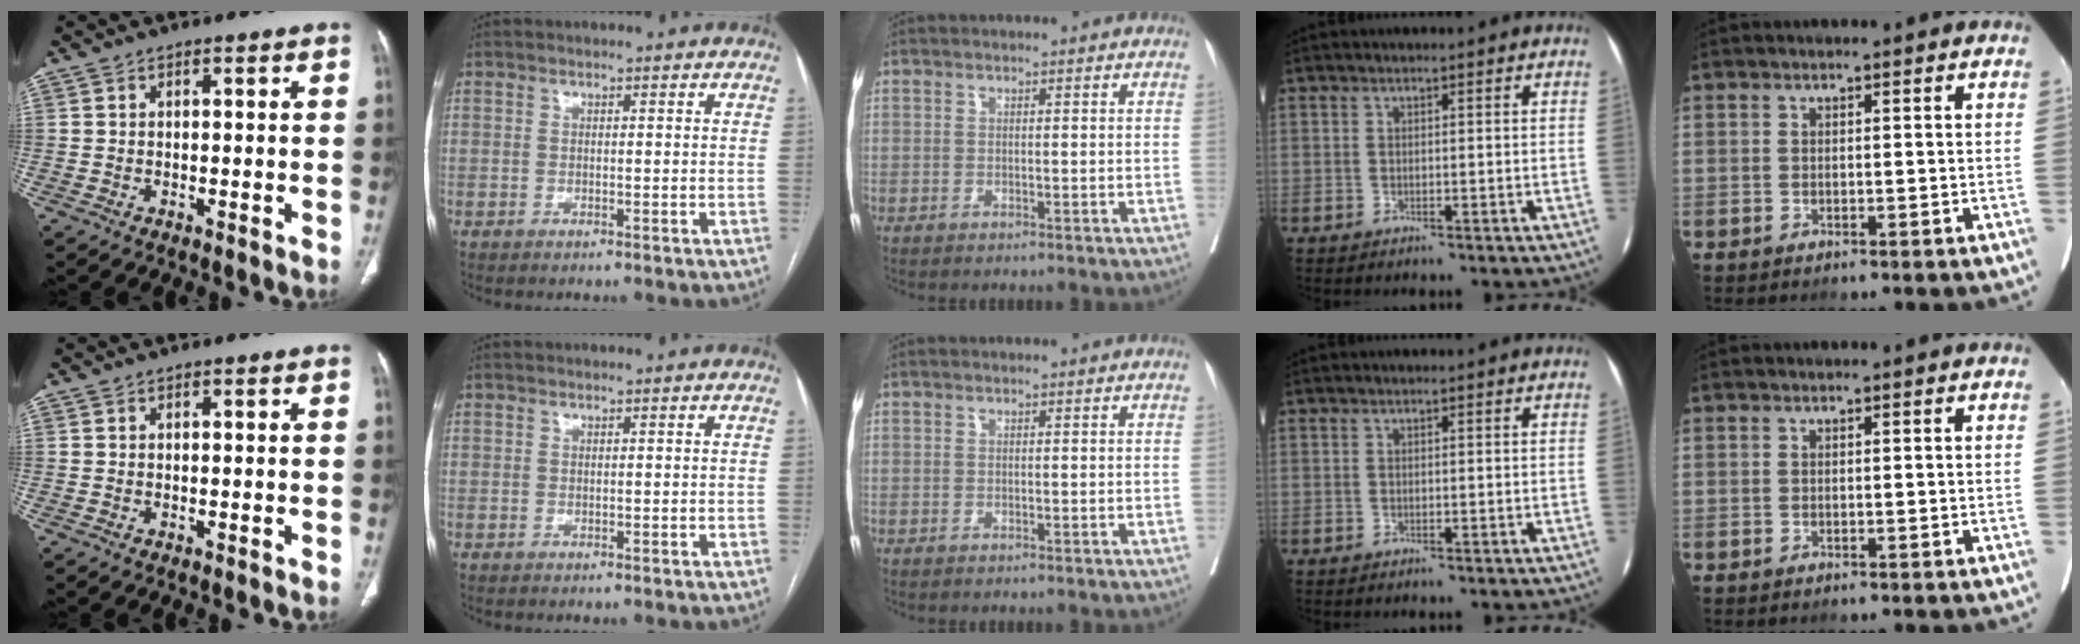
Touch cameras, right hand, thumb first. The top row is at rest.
{}